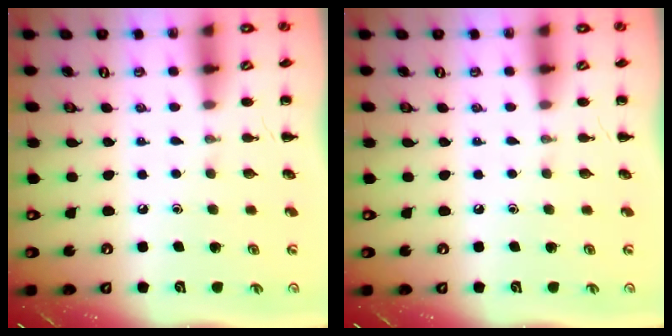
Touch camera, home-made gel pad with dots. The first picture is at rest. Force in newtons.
{"total": 0.0}